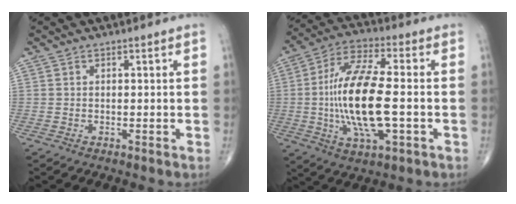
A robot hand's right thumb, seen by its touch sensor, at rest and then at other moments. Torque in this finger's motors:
{"motor_torque": [2.07, 2.94, 2.15, 0.10, 0.65]}